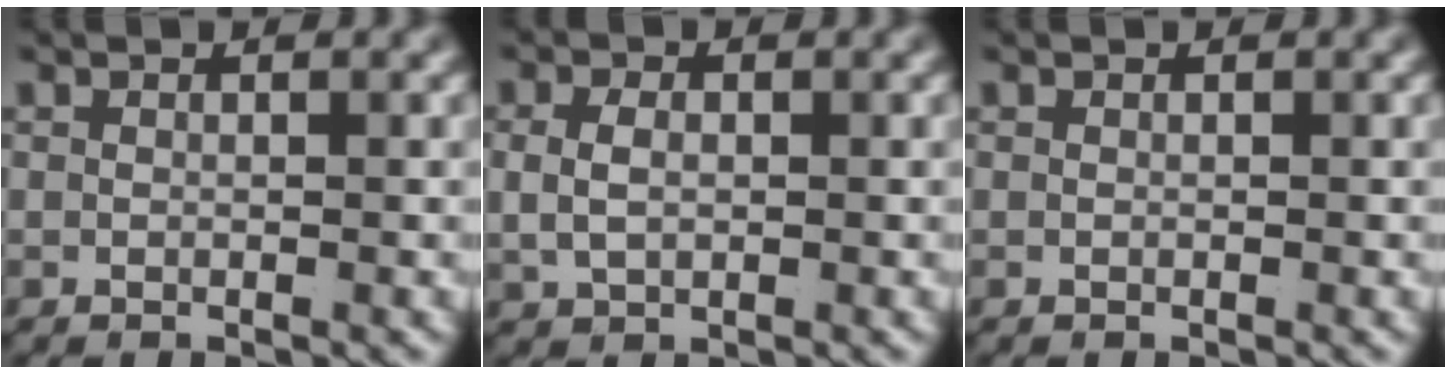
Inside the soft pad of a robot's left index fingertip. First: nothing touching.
{"total": 2.1, "force": [0.1, 1.3, 1.6], "torque": [-0.038, -0.007, 0.013]}
{"total": 0.0}